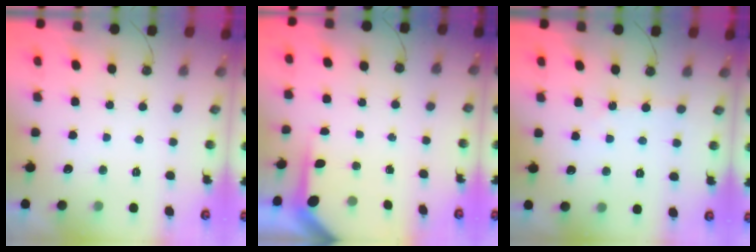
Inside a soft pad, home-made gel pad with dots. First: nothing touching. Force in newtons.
{"total": 4.0, "press": 4.0, "slide": 0.4}
{"total": 1.9, "press": 1.8, "slide": 0.4}